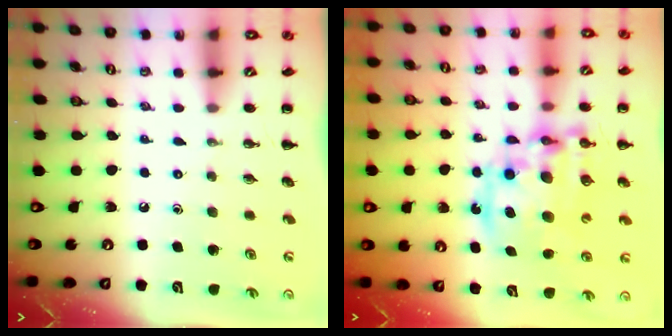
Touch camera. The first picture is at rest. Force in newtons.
{"total": 16.5, "press": 16.1, "slide": 3.6}